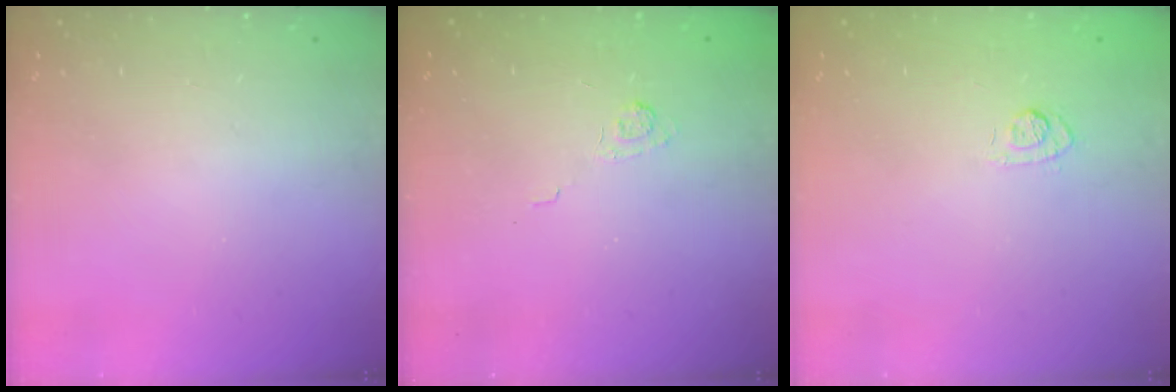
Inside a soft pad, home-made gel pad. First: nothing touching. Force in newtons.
{"total": 2.5, "press": 2.1, "slide": 1.4}
{"total": 6.5, "press": 6.3, "slide": 1.7}